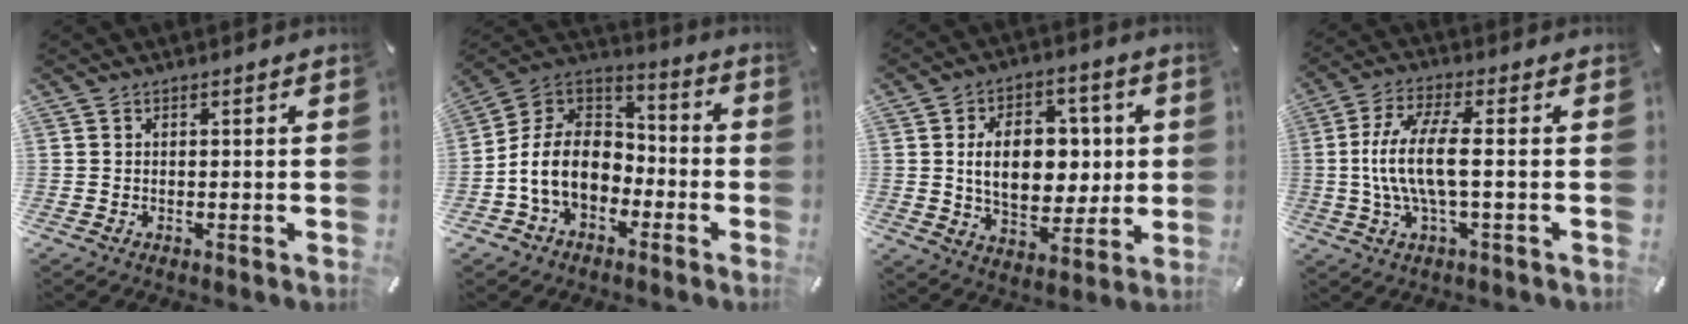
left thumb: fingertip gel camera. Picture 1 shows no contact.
{"total": 12.9, "force": [-4.2, 10.1, 6.7], "torque": [-0.174, 0.016, -0.083]}
{"total": 15.3, "force": [1.7, 10.5, 10.9], "torque": [-0.175, 0.003, 0.027]}
{"total": 11.8, "force": [-0.4, 3.2, 11.4], "torque": [-0.237, -0.010, -0.014]}